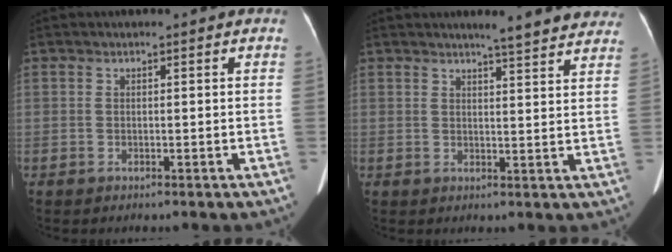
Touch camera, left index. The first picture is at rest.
{"total": 8.7, "force": [7.9, 0.6, 3.5], "torque": [-0.036, -0.004, 0.077]}